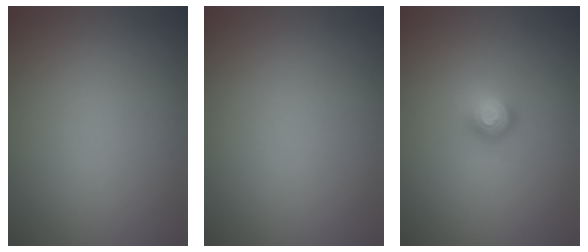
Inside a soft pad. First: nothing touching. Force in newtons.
{"total": 0.0}
{"total": 2.0, "press": 1.5, "slide": 1.3}